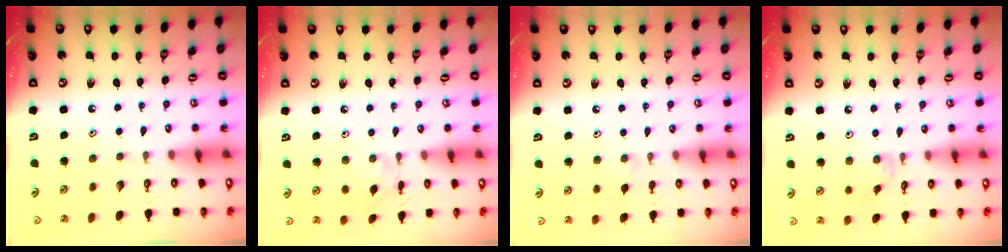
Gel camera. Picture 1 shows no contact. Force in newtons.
{"total": 2.6, "press": 2.6, "slide": 0.6}
{"total": 2.4, "press": 2.3, "slide": 0.5}
{"total": 2.2, "press": 2.2, "slide": 0.4}